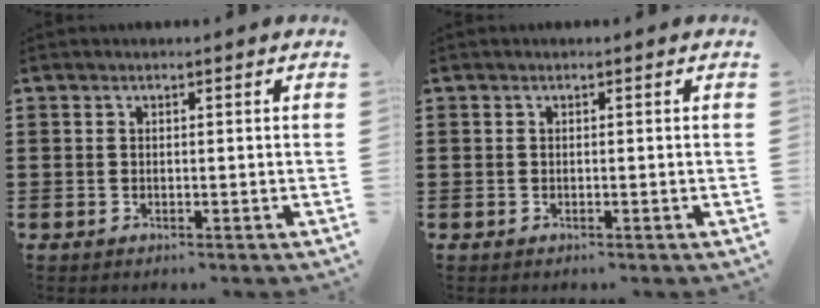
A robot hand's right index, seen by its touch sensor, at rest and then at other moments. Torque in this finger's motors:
{"motor_torque": [0.12, 0.07, 0.00, 0.00]}